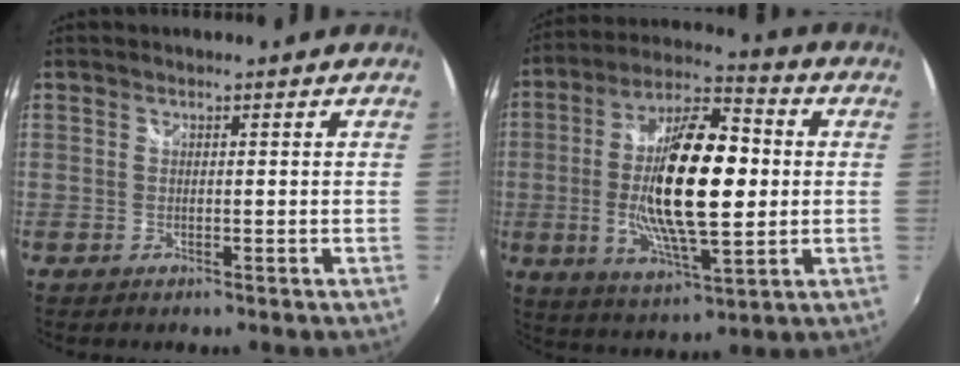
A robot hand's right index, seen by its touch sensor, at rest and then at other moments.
{"total": 19.5, "force": [-0.3, 6.7, 18.3], "torque": [-0.343, 0.003, -0.007]}